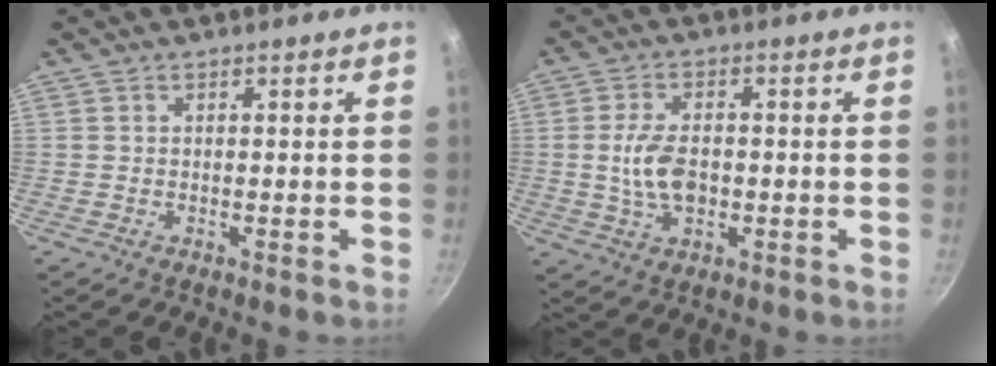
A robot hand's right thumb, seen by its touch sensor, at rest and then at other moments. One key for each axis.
{"total": 7.8, "fx": -0.6, "fy": 4.6, "fz": 6.2, "tx": -0.112, "ty": 0.006, "tz": -0.010}